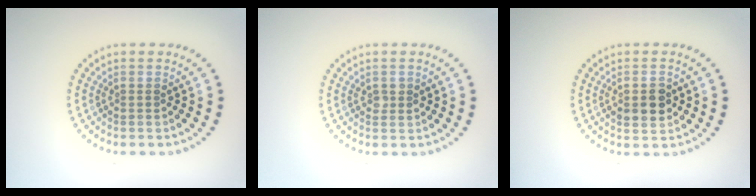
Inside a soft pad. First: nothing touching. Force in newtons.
{"total": 1.0, "press": 1.0, "slide": 0.1}
{"total": 2.9, "press": 2.9, "slide": 0.2}